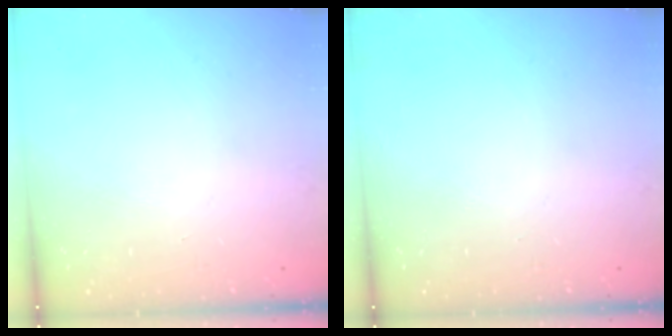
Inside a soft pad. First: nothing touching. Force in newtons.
{"total": 0.0}